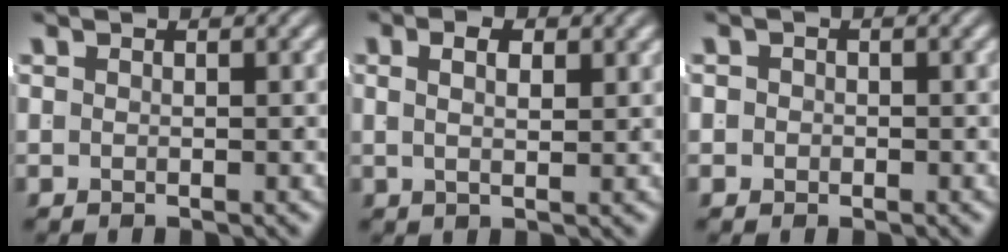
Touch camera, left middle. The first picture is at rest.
{"total": 2.1, "force": [0.7, 0.2, 1.9], "torque": [-0.013, -0.004, 0.015]}
{"total": 1.4, "force": [-0.5, 1.3, 0.2], "torque": [-0.008, -0.006, -0.009]}